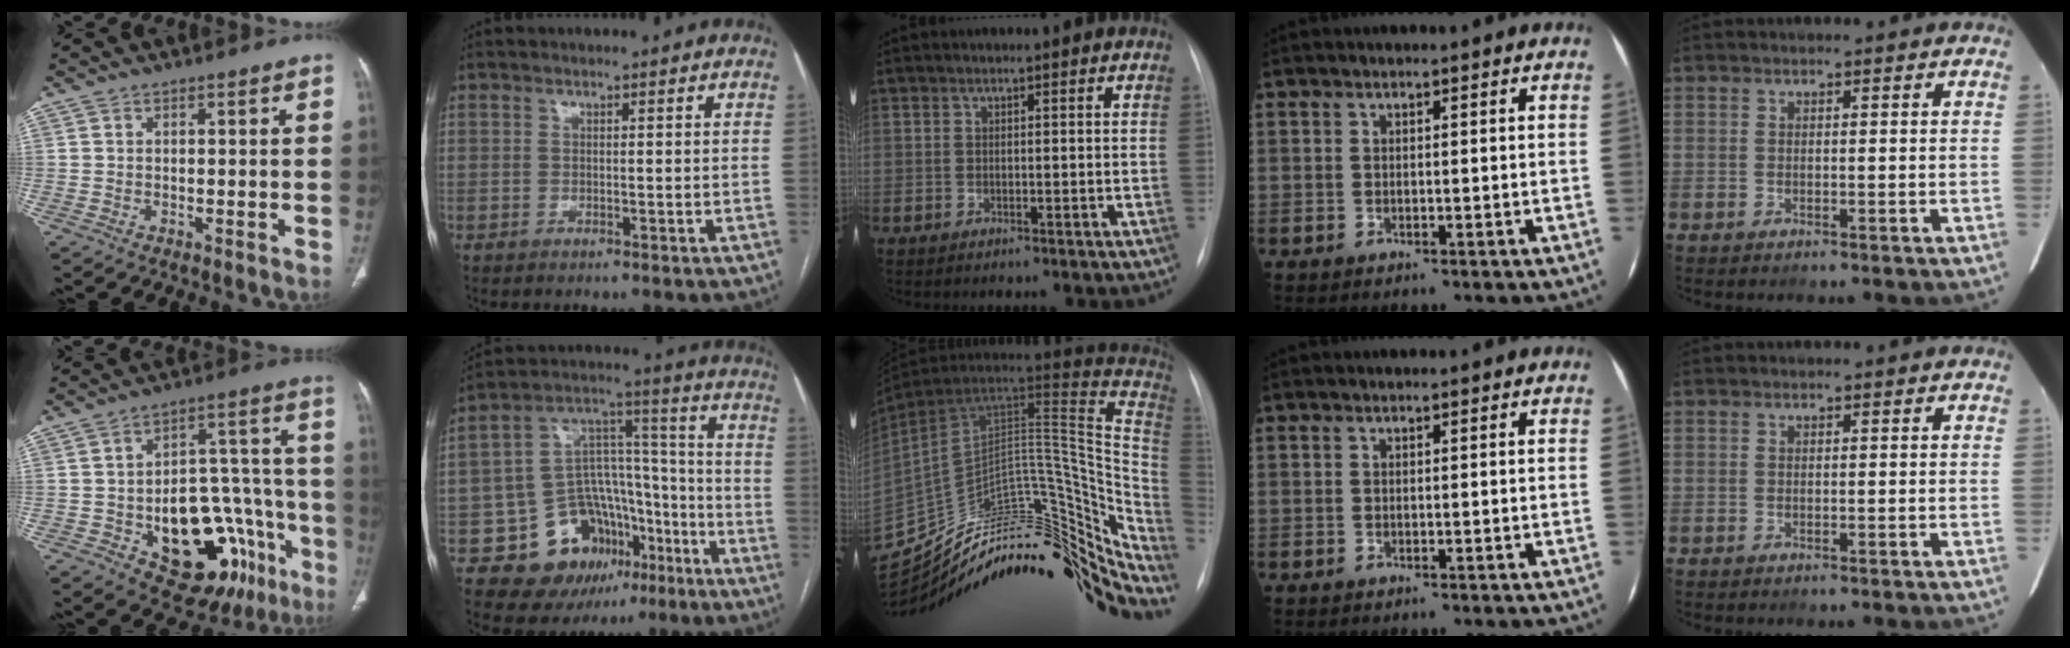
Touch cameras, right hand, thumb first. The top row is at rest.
{"thumb": {"total": 23.8, "force": [-10.2, 13.0, 17.1], "torque": [-0.169, 0.077, -0.125]}, "index": {"total": 16.5, "force": [-8.4, 11.7, 8.1], "torque": [-0.117, 0.067, -0.118]}, "middle": {"total": 34.3, "force": [-23.7, 16.2, 18.8], "torque": [-0.260, 0.026, -0.332]}}